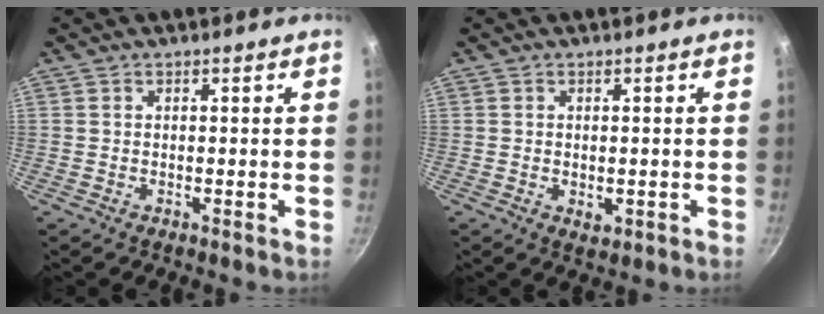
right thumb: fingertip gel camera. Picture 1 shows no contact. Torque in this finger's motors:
{"motor_torque": [-0.39, 0.26, -0.21, 0.01, 0.10]}